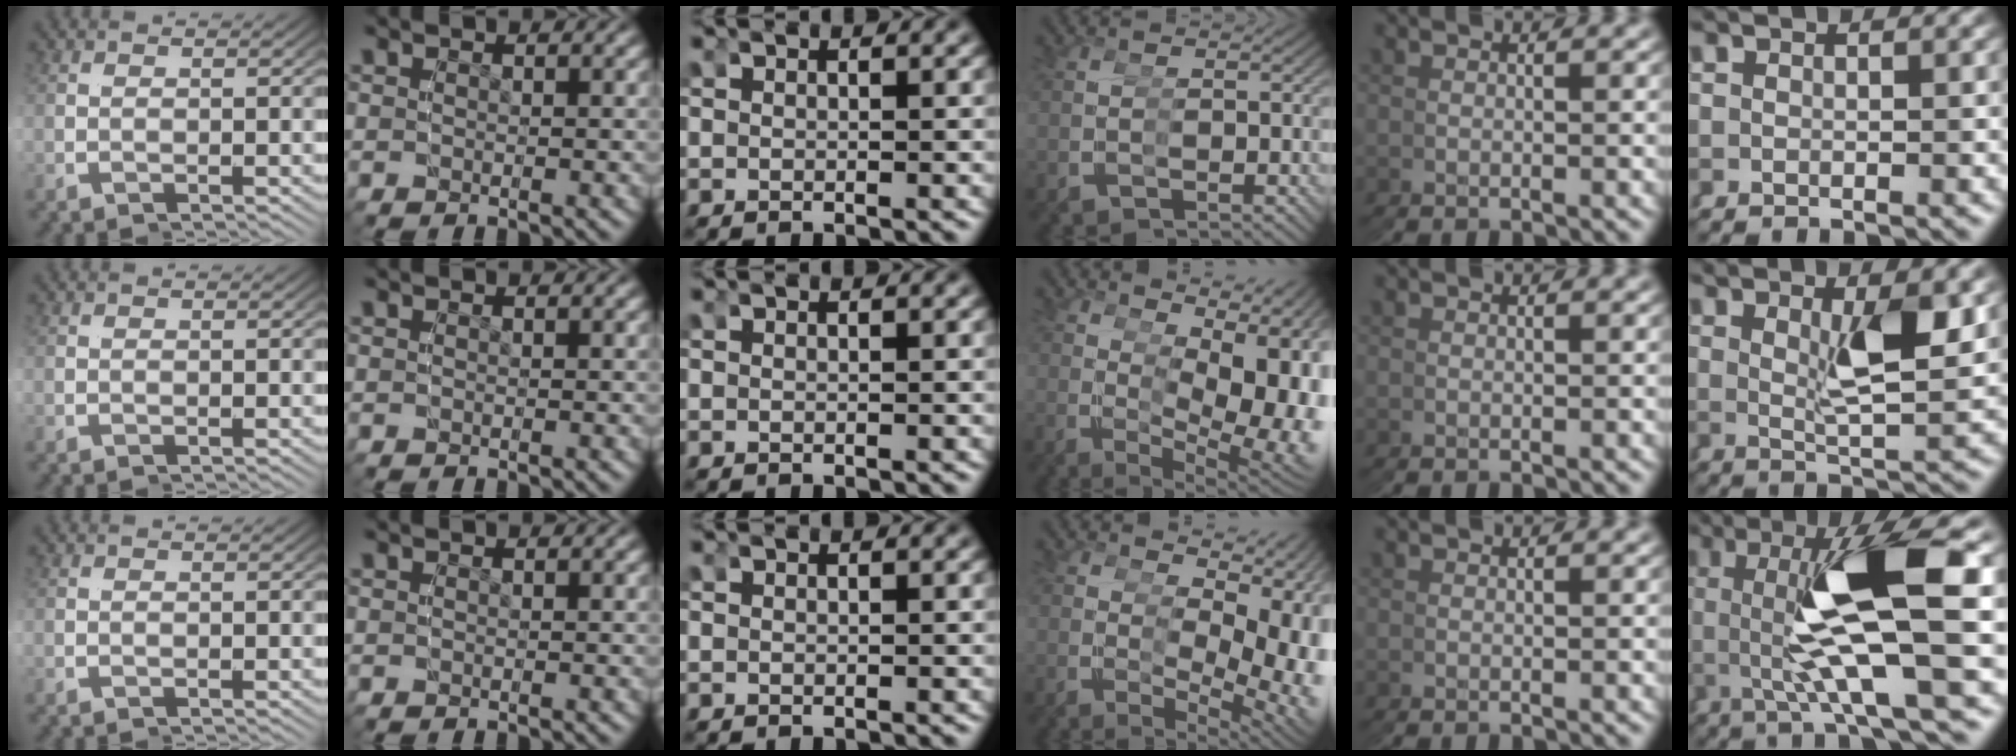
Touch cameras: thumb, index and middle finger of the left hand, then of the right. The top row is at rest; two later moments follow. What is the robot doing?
{"motion": "grasp_and_lifting", "object": "legos"}